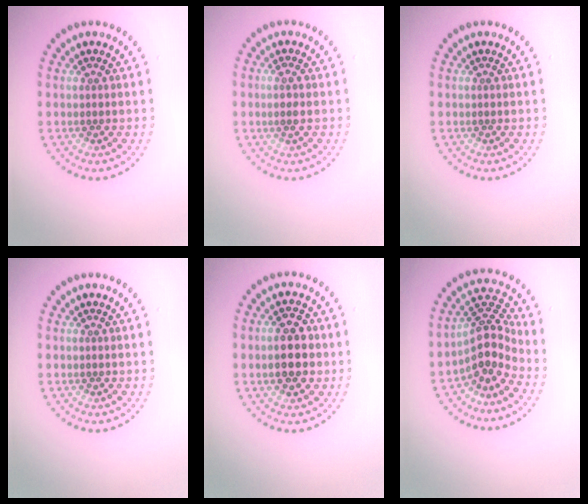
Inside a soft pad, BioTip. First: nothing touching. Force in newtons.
{"total": 1.1, "press": 0.9, "slide": 0.7}
{"total": 0.0}
{"total": 0.0}
{"total": 3.8, "press": 3.8, "slide": 0.4}
{"total": 4.1, "press": 3.1, "slide": 2.8}